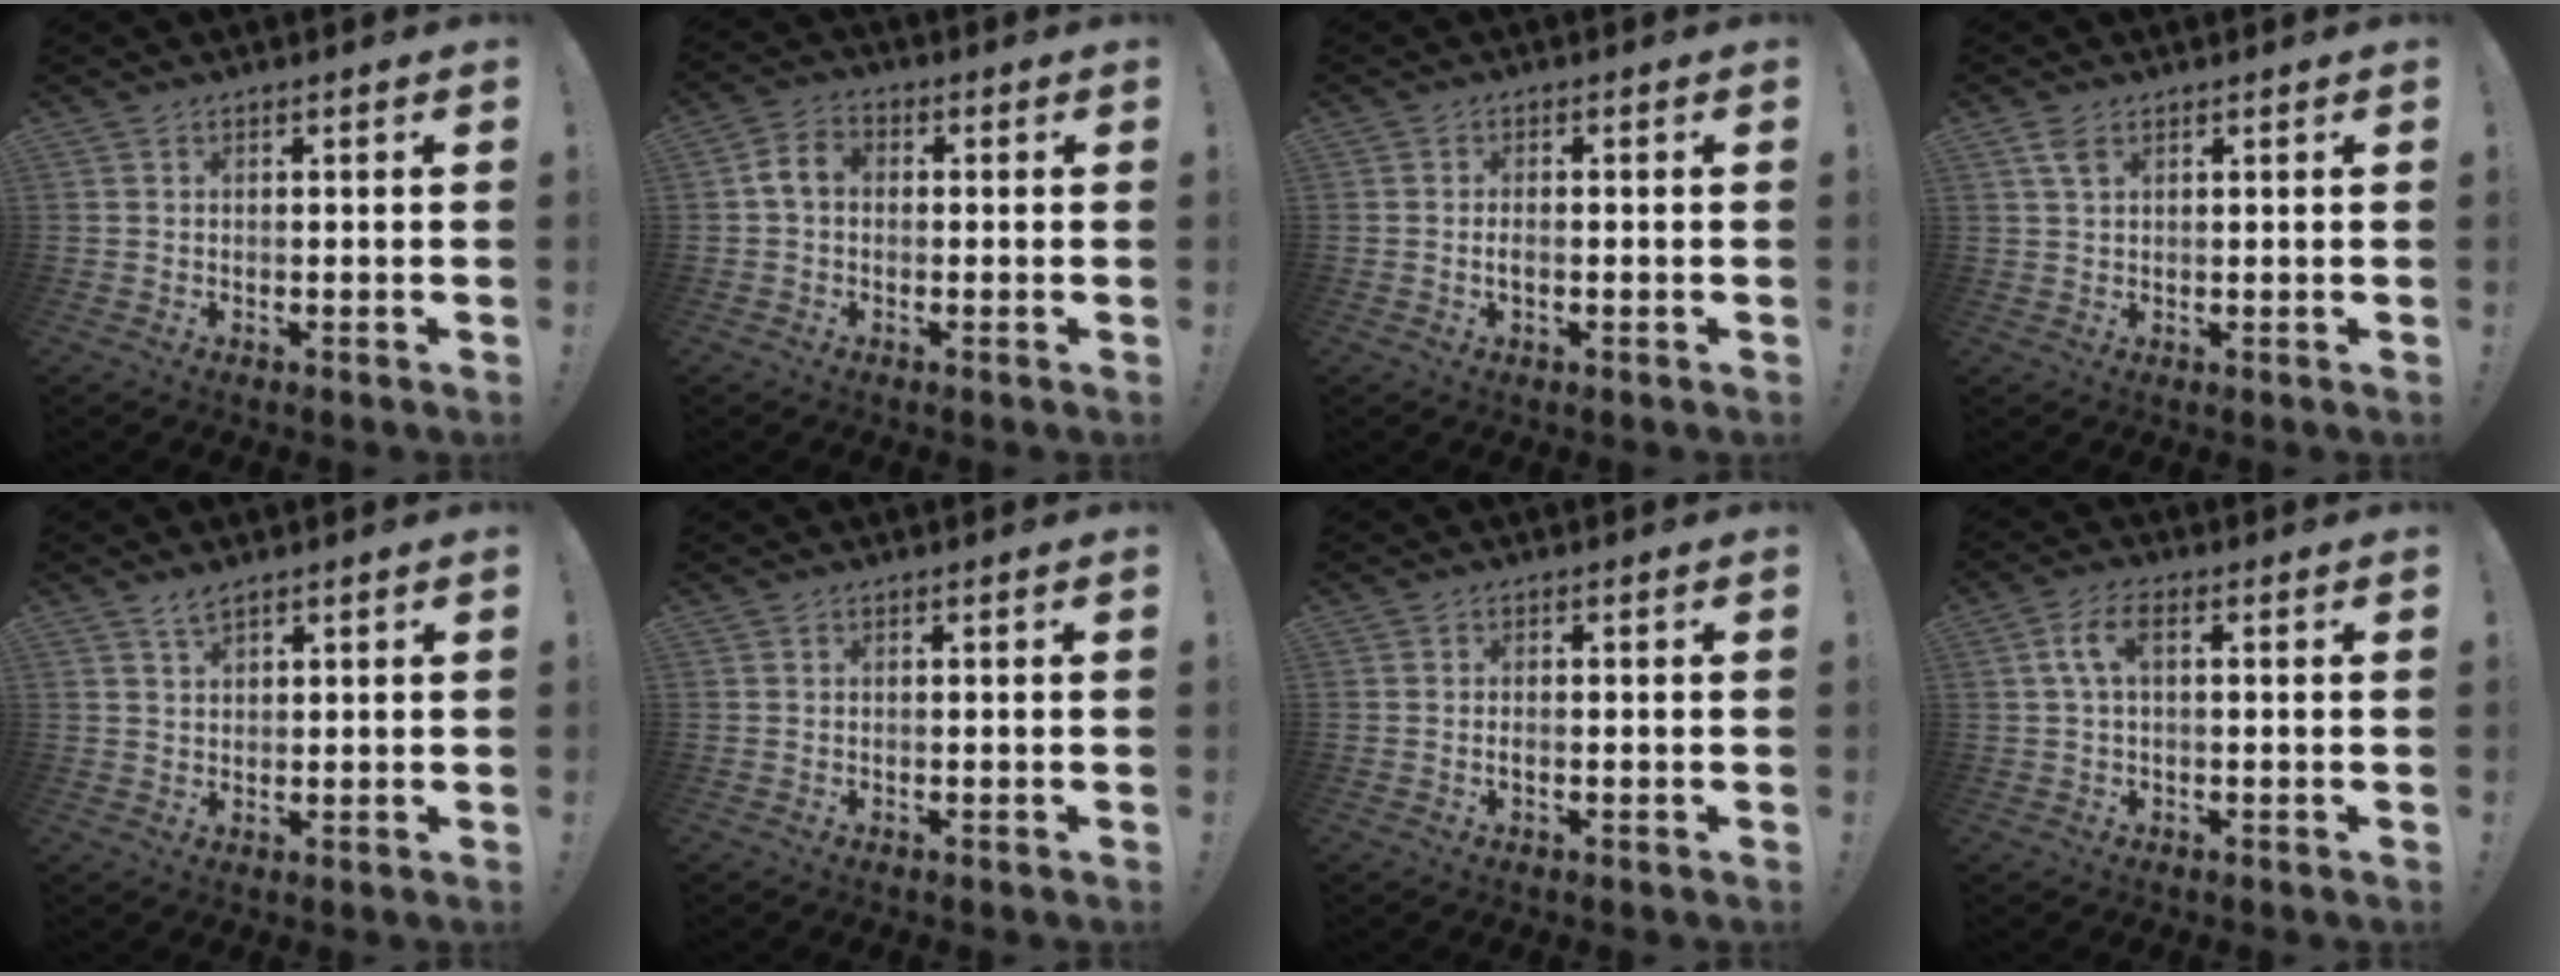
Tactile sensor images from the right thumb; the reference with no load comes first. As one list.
[{"total": 5.9, "force": [-0.1, 4.1, 4.3], "torque": [-0.086, 0.020, 0.002]}, {"total": 2.0, "force": [-0.6, 0.8, 1.7], "torque": [-0.031, 0.005, -0.011]}, {"total": 3.7, "force": [1.9, 1.8, 2.6], "torque": [-0.051, -0.002, 0.036]}, {"total": 3.2, "force": [2.5, 1.4, 1.5], "torque": [-0.020, -0.013, 0.044]}, {"total": 0.0}, {"total": 1.0, "force": [-0.4, 0.3, 0.8], "torque": [-0.017, 0.002, -0.008]}, {"total": 6.2, "force": [1.2, 2.8, 5.4], "torque": [-0.119, 0.007, 0.022]}]